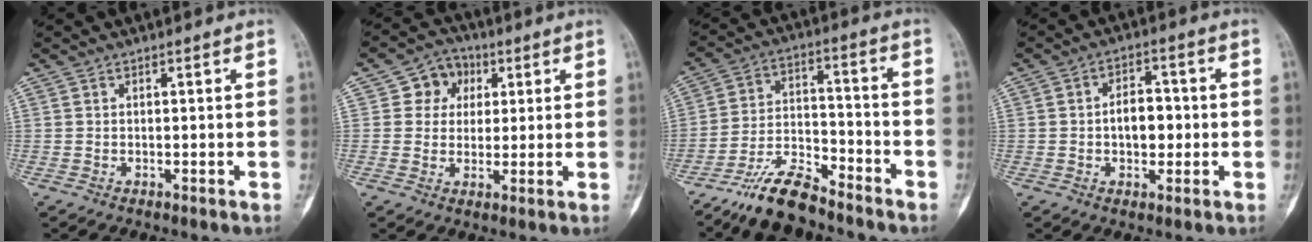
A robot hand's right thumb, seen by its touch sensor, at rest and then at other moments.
{"total": 6.9, "force": [2.0, 6.2, 2.4], "torque": [0.002, 0.003, 0.026]}
{"total": 11.4, "force": [-9.3, 3.7, 5.5], "torque": [-0.095, 0.060, -0.179]}
{"total": 6.9, "force": [-0.3, 4.4, 5.2], "torque": [-0.060, 0.015, -0.006]}